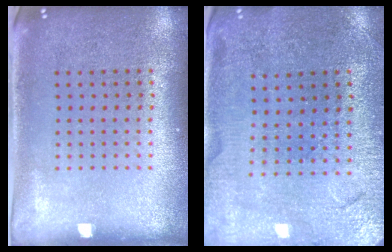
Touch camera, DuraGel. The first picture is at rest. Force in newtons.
{"total": 1.0, "press": 0.9, "slide": 0.3}